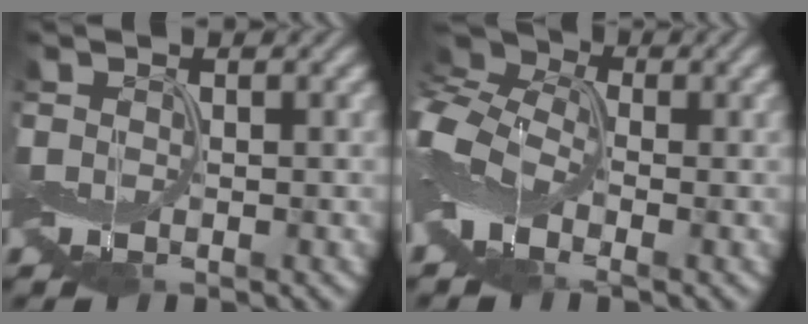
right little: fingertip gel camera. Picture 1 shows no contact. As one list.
[{"total": 7.0, "force": [-1.5, 4.7, 5.0], "torque": [-0.124, 0.013, -0.043]}]